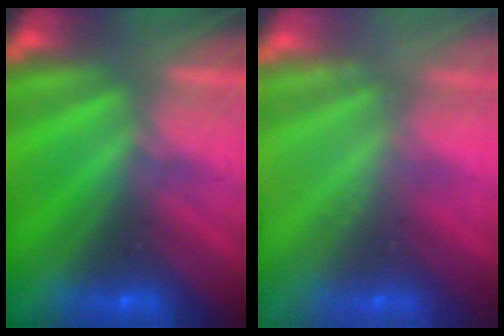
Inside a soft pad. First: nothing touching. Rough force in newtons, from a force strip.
{"total": 2.2}